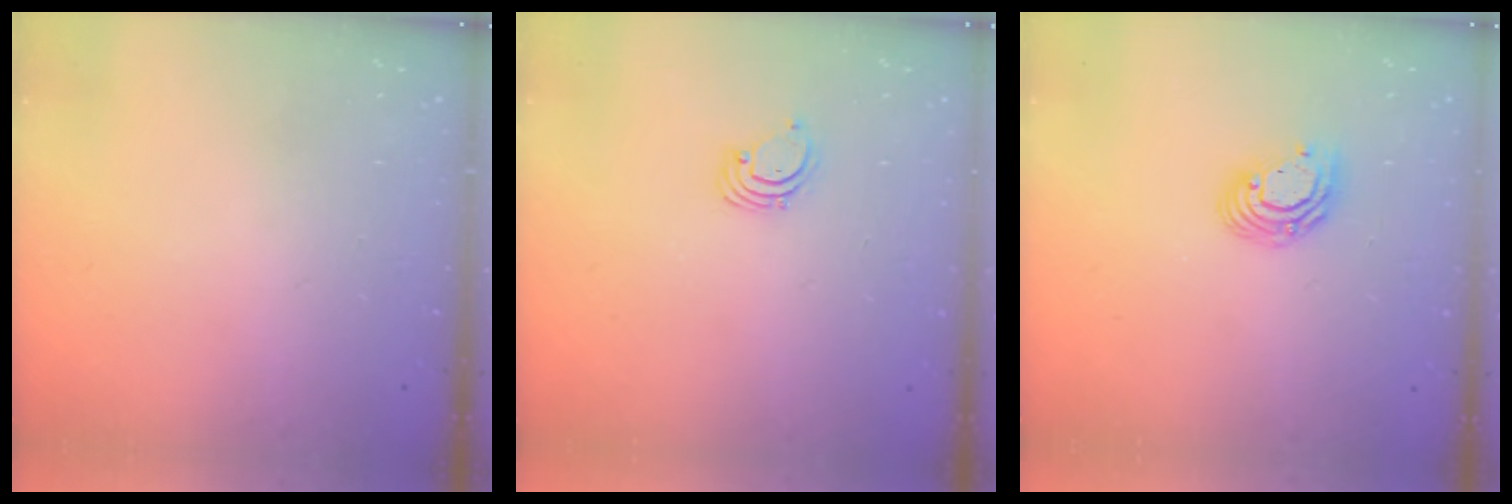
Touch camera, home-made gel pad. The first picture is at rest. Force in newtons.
{"total": 1.6, "press": 1.6, "slide": 0.1}
{"total": 8.1, "press": 8.0, "slide": 1.4}